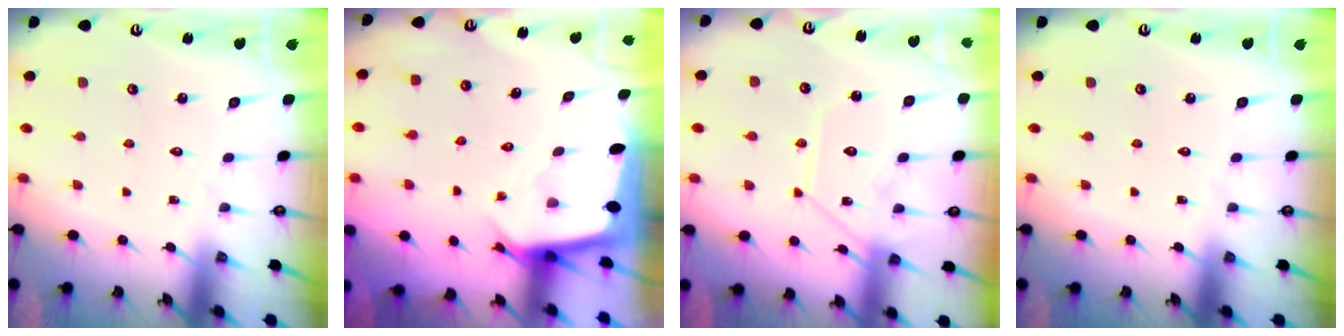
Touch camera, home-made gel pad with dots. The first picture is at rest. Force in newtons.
{"total": 2.6, "press": 2.6, "slide": 0.2}
{"total": 12.7, "press": 12.6, "slide": 1.2}
{"total": 0.0}